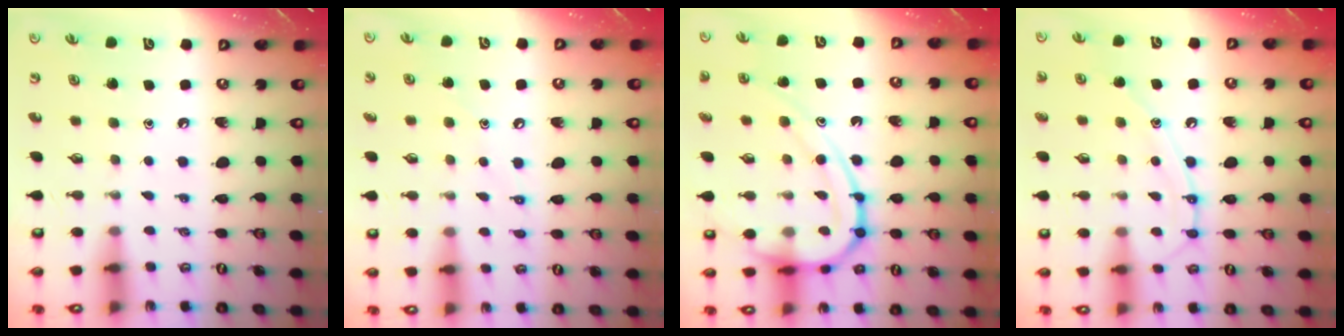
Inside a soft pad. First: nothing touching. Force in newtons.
{"total": 6.1, "press": 6.1, "slide": 0.4}
{"total": 15.8, "press": 15.7, "slide": 1.5}
{"total": 12.1, "press": 12.1, "slide": 1.0}